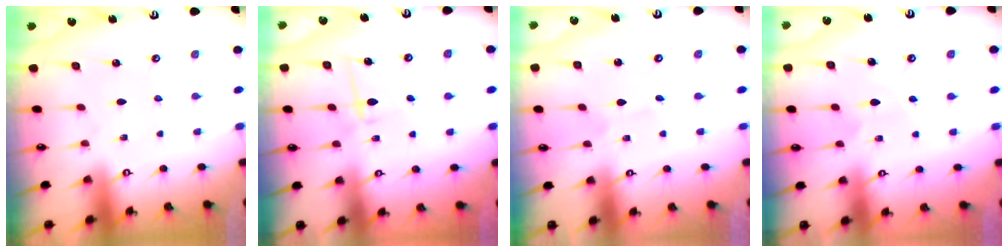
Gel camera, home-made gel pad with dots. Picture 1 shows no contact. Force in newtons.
{"total": 6.2, "press": 6.1, "slide": 1.2}
{"total": 0.5, "press": 0.5, "slide": 0.0}
{"total": 4.9, "press": 4.9, "slide": 0.1}